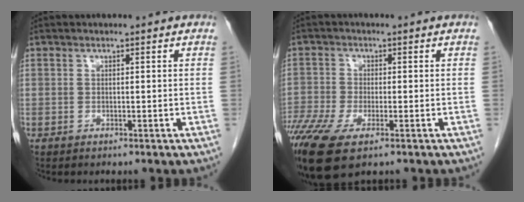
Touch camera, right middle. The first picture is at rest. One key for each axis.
{"total": 10.6, "fx": -6.3, "fy": 3.3, "fz": 7.9, "tx": -0.176, "ty": -0.023, "tz": -0.113}